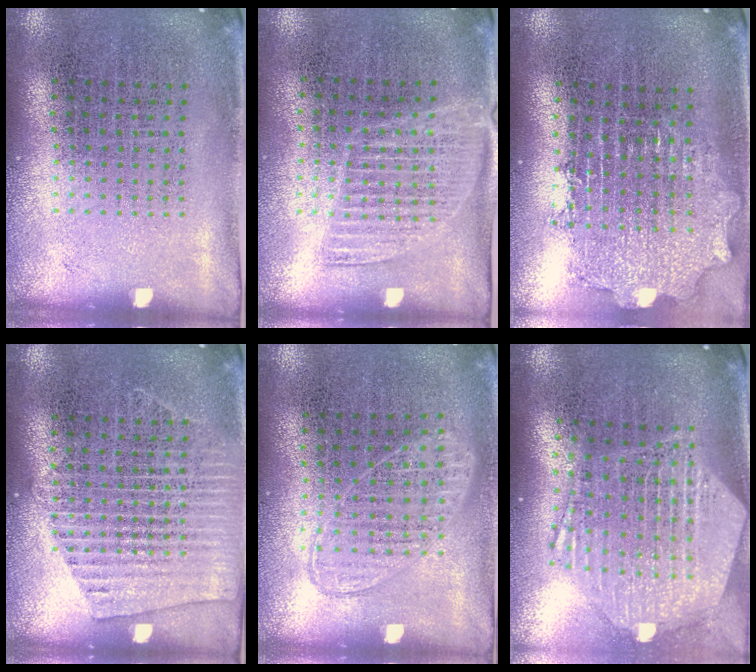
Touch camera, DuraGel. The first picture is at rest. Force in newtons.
{"total": 1.3, "press": 1.2, "slide": 0.7}
{"total": 2.0, "press": 1.6, "slide": 1.2}
{"total": 2.3, "press": 2.3, "slide": 0.4}
{"total": 0.9, "press": 0.9, "slide": 0.3}
{"total": 2.8, "press": 2.2, "slide": 1.7}